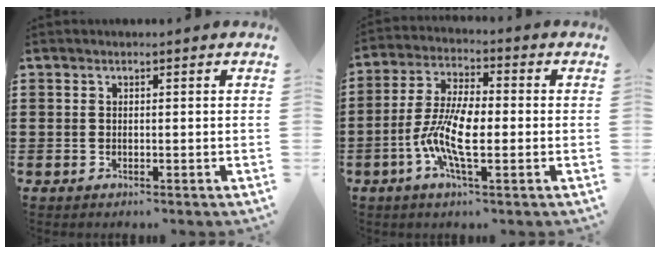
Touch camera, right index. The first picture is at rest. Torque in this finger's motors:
{"motor_torque": [2.14, 0.00, 0.32, 0.21]}